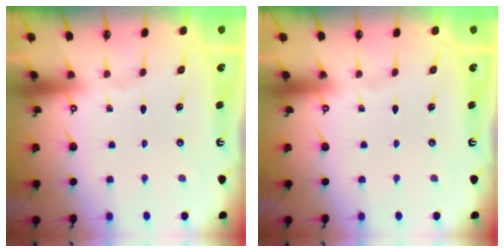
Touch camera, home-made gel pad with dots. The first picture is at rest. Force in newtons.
{"total": 0.0}